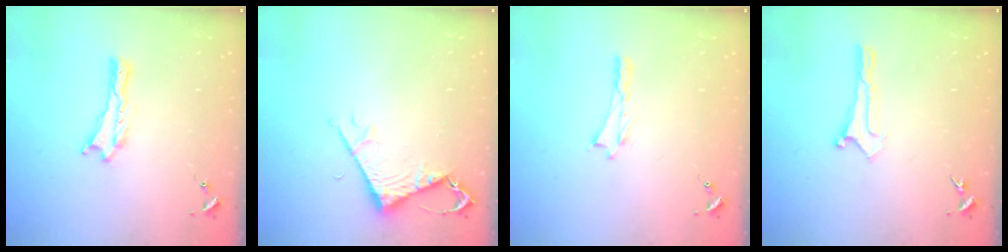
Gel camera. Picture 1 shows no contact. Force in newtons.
{"total": 5.3, "press": 5.2, "slide": 0.5}
{"total": 0.0}
{"total": 0.0}